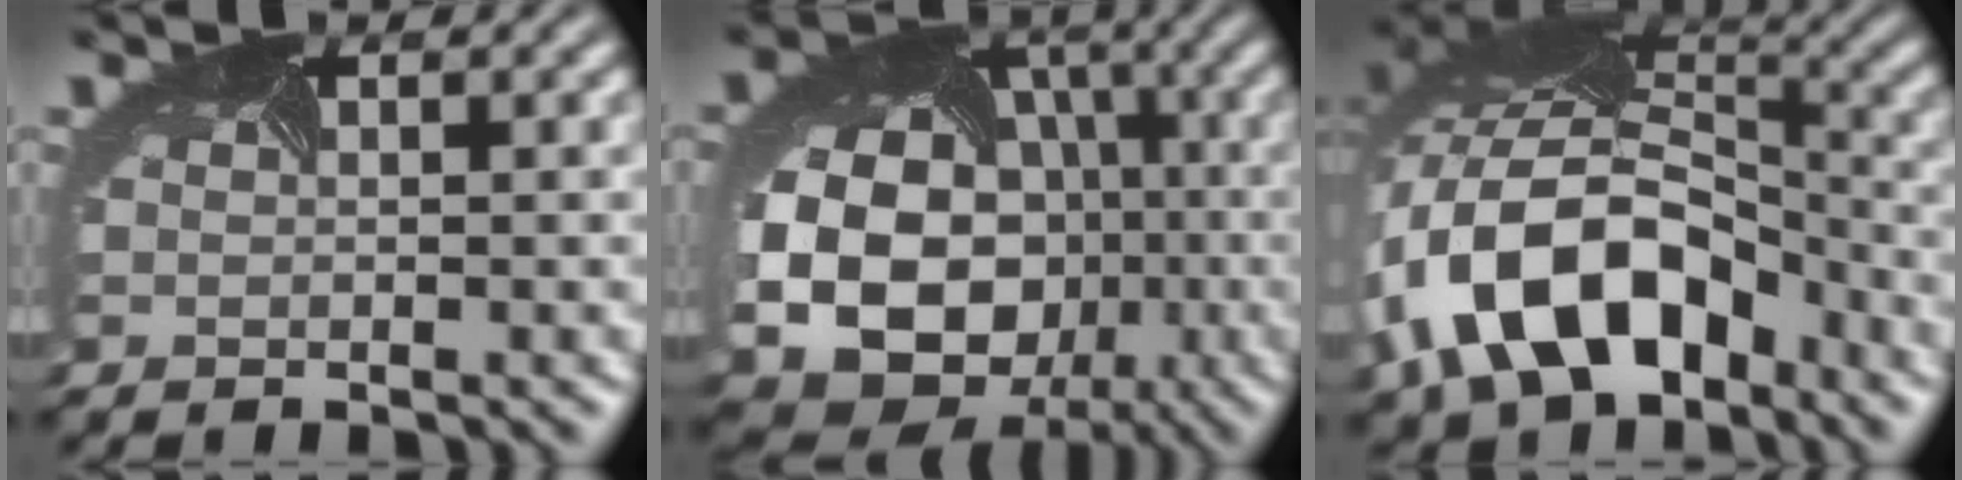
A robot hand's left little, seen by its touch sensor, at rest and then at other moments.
{"total": 18.6, "force": [-3.9, 15.9, 8.8], "torque": [-0.208, -0.047, -0.059]}
{"total": 12.1, "force": [-5.8, 7.2, 7.9], "torque": [-0.172, 0.000, -0.105]}